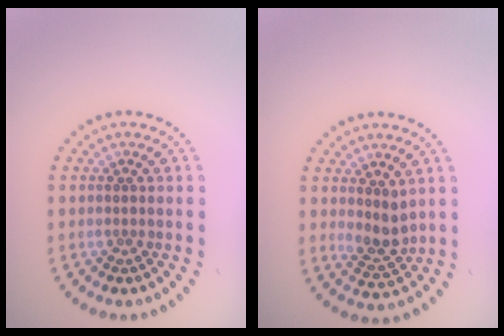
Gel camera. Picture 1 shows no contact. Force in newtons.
{"total": 2.4, "press": 2.1, "slide": 1.2}